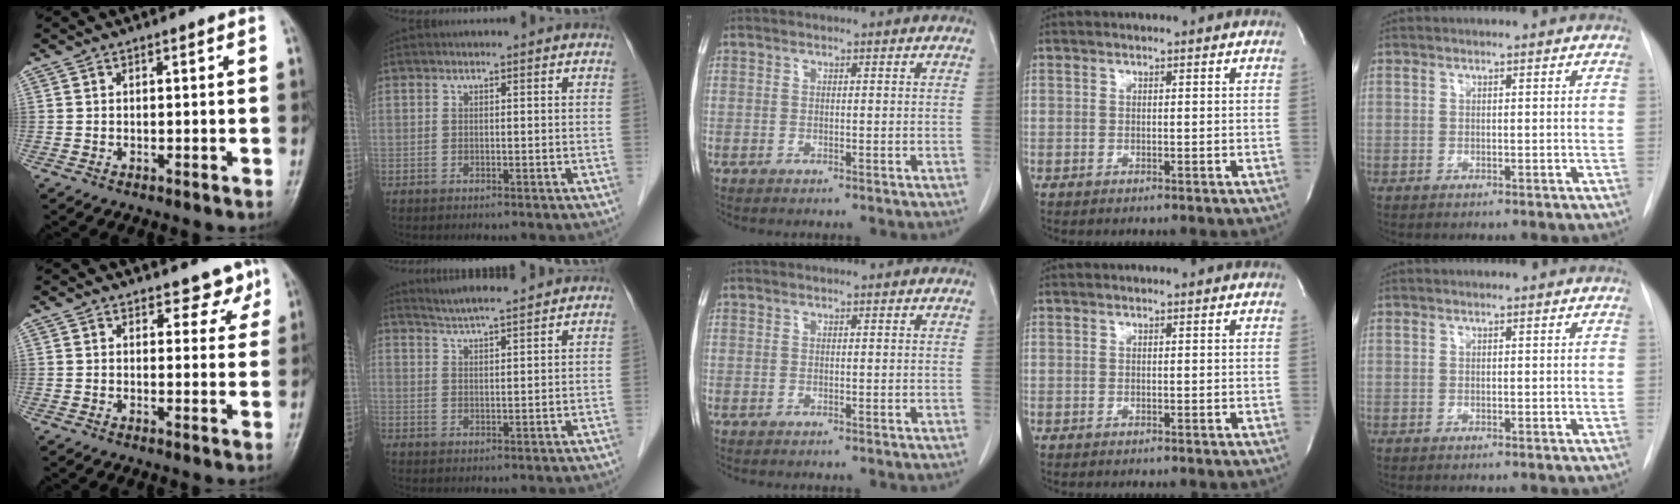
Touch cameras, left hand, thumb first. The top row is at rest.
{"thumb": {"total": 4.1, "force": [3.3, 2.3, 0.9], "torque": [0.020, -0.022, 0.034]}, "index": {"total": 6.8, "force": [6.4, -0.2, 2.3], "torque": [-0.048, 0.017, 0.102]}}